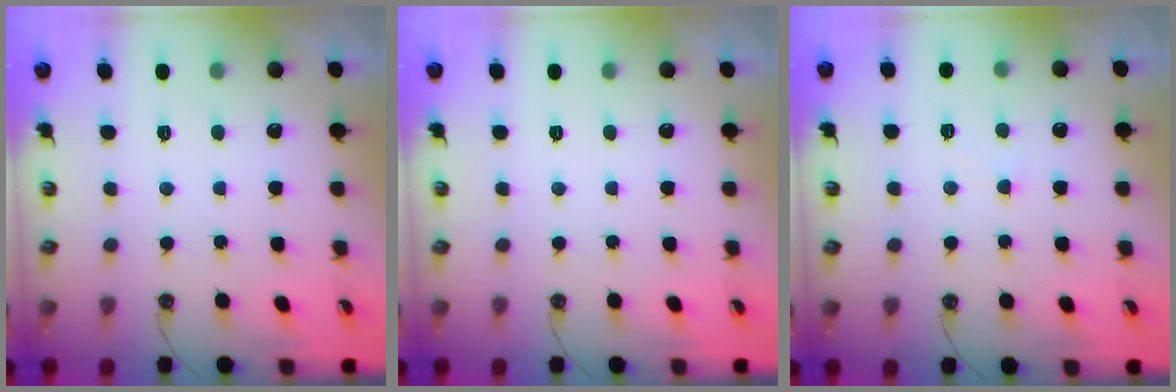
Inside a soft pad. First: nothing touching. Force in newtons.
{"total": 0.0}
{"total": 4.9, "press": 4.8, "slide": 0.5}